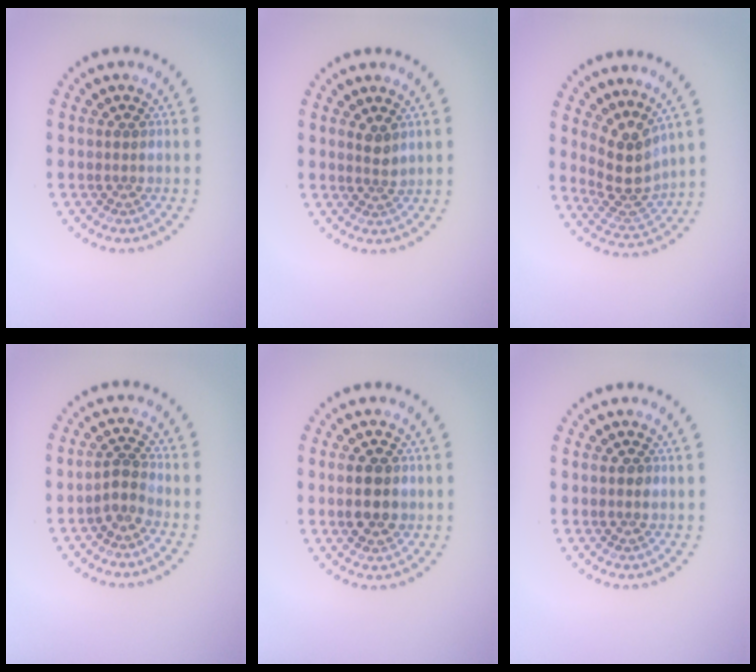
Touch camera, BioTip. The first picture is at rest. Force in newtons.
{"total": 1.4, "press": 1.1, "slide": 0.9}
{"total": 3.8, "press": 2.9, "slide": 2.4}
{"total": 1.9, "press": 1.3, "slide": 1.4}
{"total": 2.9, "press": 2.9, "slide": 0.1}
{"total": 0.7, "press": 0.7, "slide": 0.0}